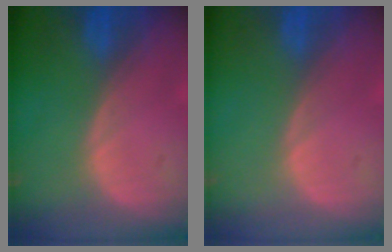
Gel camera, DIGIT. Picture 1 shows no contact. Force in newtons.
{"total": 0.0}